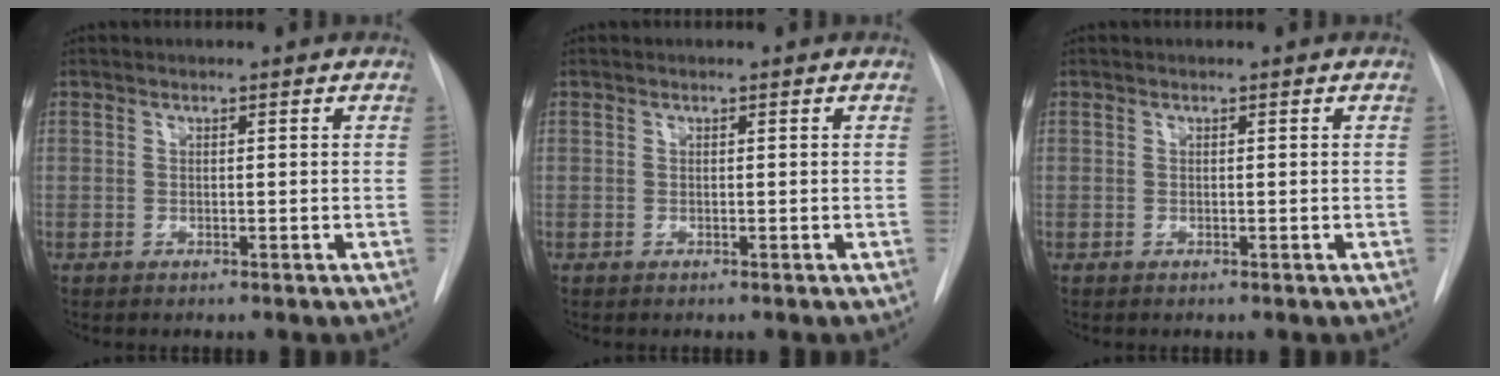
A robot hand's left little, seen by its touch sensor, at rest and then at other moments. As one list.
[{"total": 0.0}, {"total": 0.0}]